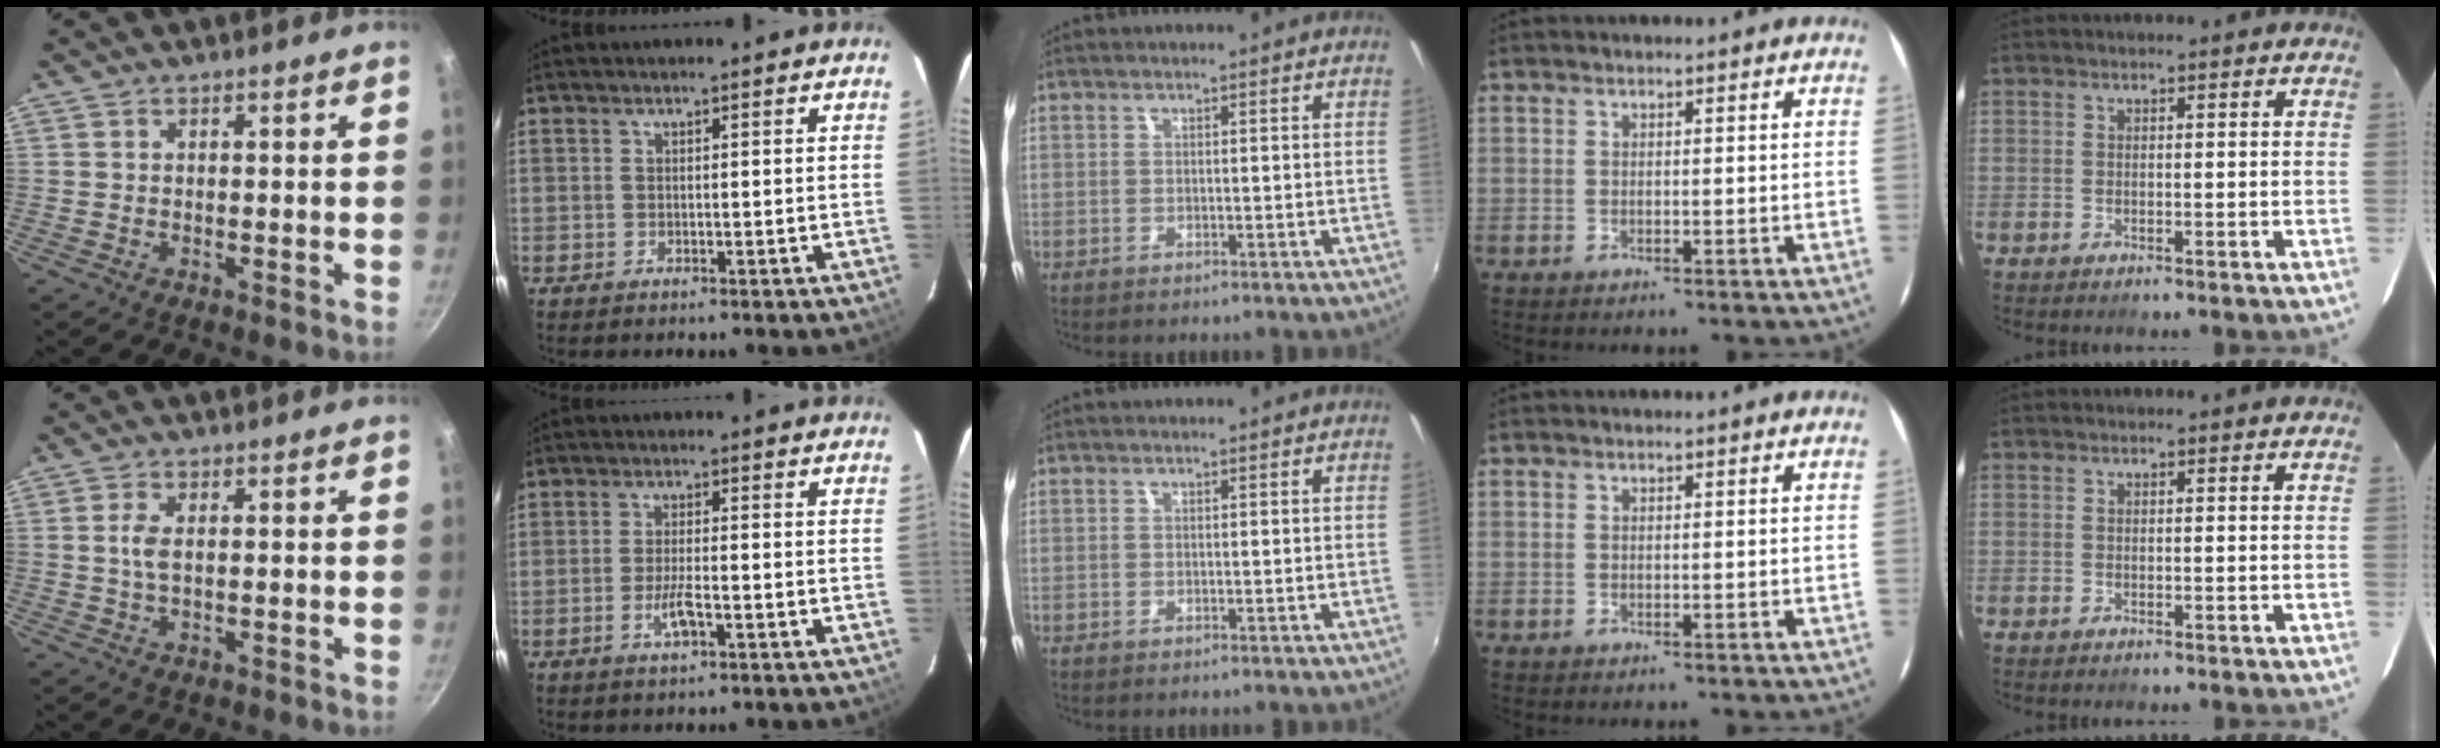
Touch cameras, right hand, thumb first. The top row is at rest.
{"thumb": {"total": 2.8, "force": [0.3, 1.2, 2.6], "torque": [-0.058, 0.002, 0.005]}, "index": {"total": 4.0, "force": [-1.9, 0.9, 3.4], "torque": [-0.070, -0.005, -0.036]}}